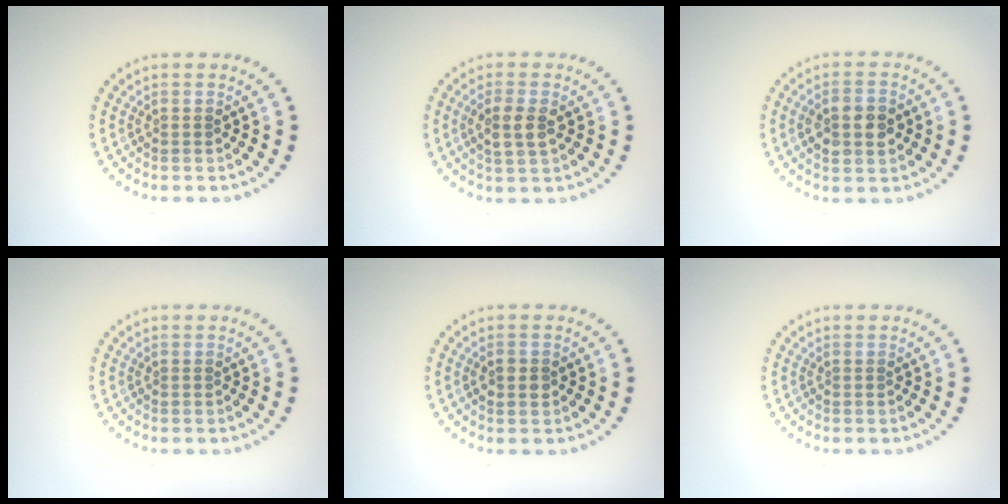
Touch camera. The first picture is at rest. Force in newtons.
{"total": 2.5, "press": 2.4, "slide": 0.6}
{"total": 3.7, "press": 3.7, "slide": 0.1}
{"total": 0.0}
{"total": 1.9, "press": 1.9, "slide": 0.1}
{"total": 0.0}